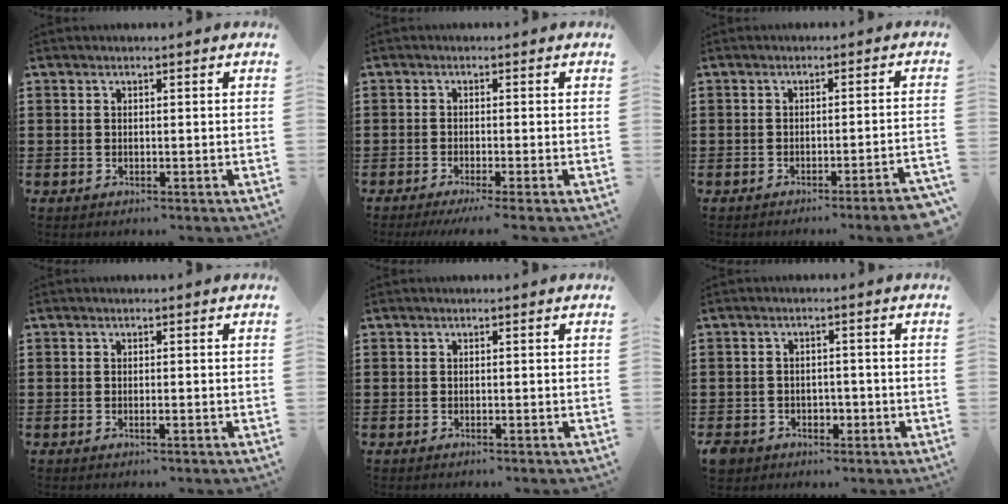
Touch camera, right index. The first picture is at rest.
{"total": 1.5, "force": [-1.1, -0.2, 1.1], "torque": [-0.018, -0.004, -0.019]}
{"total": 2.8, "force": [-2.2, -0.5, 1.8], "torque": [-0.028, -0.010, -0.042]}
{"total": 0.7, "force": [-0.3, 0.0, 0.6], "torque": [-0.010, -0.004, -0.004]}
{"total": 0.0}
{"total": 3.0, "force": [-1.6, 2.4, 0.8], "torque": [-0.022, 0.005, -0.034]}